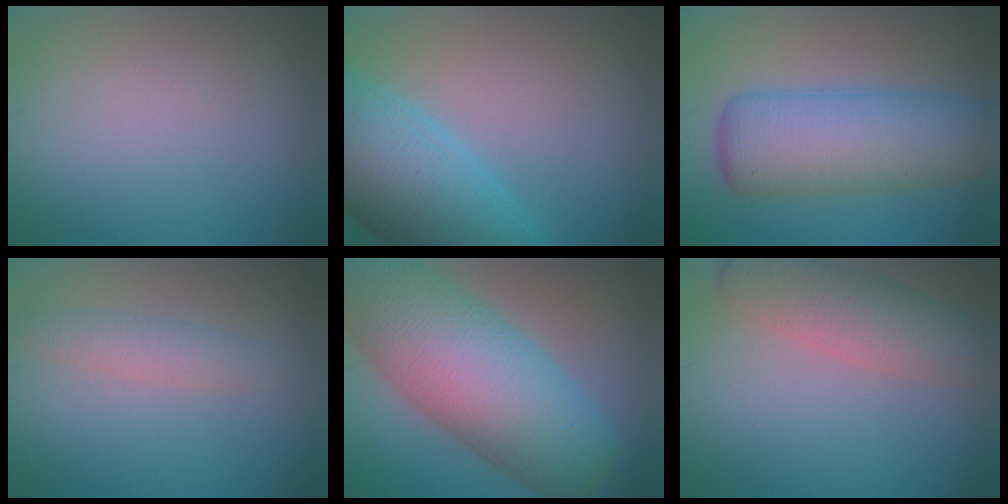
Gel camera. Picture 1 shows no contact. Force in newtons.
{"total": 10.4, "press": 10.4, "slide": 0.3}
{"total": 9.1, "press": 9.1, "slide": 0.5}
{"total": 2.5, "press": 2.5, "slide": 0.1}
{"total": 15.1, "press": 15.1, "slide": 0.7}
{"total": 4.5, "press": 4.5, "slide": 0.3}